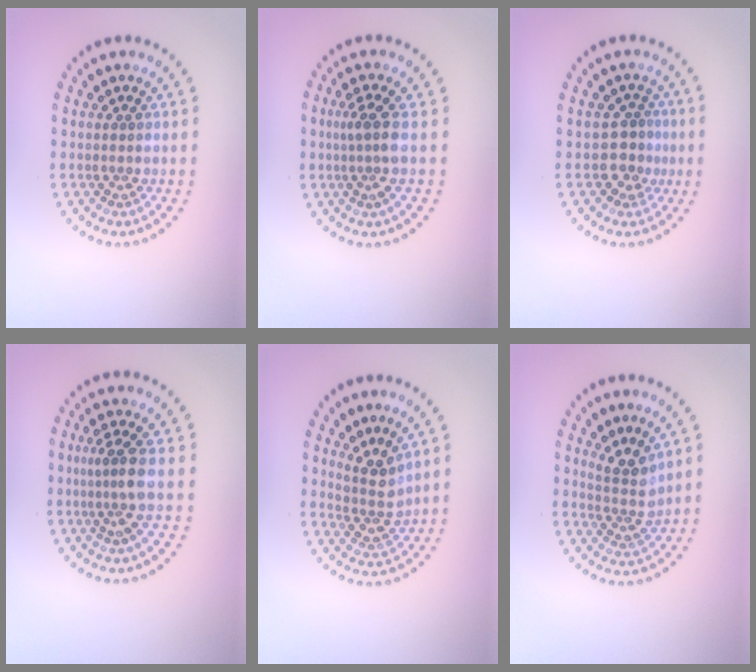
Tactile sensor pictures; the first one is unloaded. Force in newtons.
{"total": 2.5, "press": 1.8, "slide": 1.7}
{"total": 2.1, "press": 1.5, "slide": 1.4}
{"total": 2.8, "press": 2.1, "slide": 1.9}
{"total": 3.1, "press": 2.4, "slide": 2.0}
{"total": 3.1, "press": 2.2, "slide": 2.2}